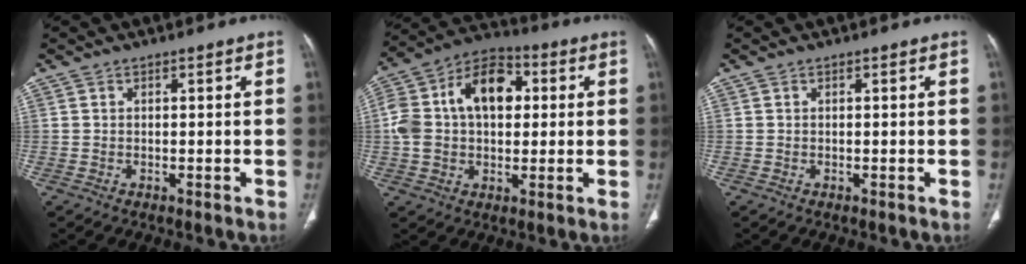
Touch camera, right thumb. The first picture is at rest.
{"total": 17.8, "force": [2.8, 11.6, 13.1], "torque": [-0.221, 0.033, 0.042]}
{"total": 0.0}